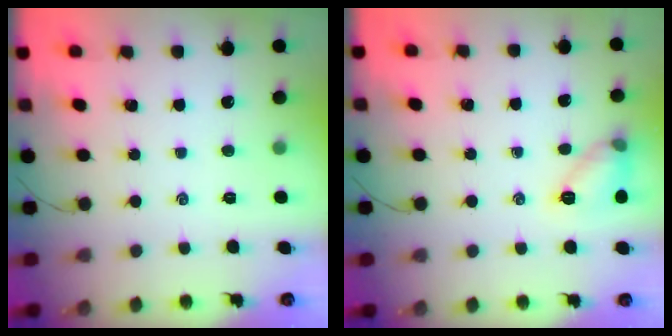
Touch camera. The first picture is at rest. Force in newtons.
{"total": 9.7, "press": 9.6, "slide": 1.4}